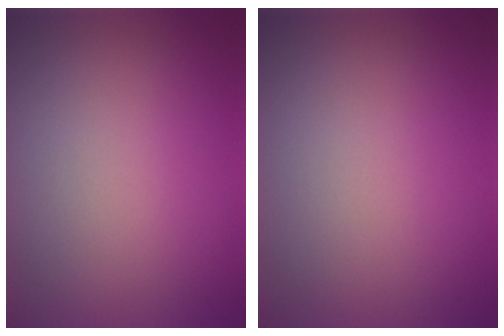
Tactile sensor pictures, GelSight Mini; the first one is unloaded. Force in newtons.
{"total": 0.0}